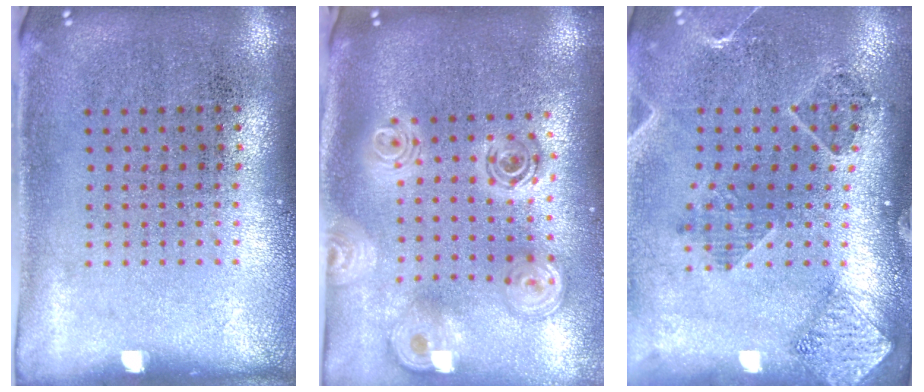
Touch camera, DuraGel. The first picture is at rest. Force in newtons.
{"total": 2.6, "press": 1.9, "slide": 1.7}
{"total": 1.5, "press": 1.5, "slide": 0.2}